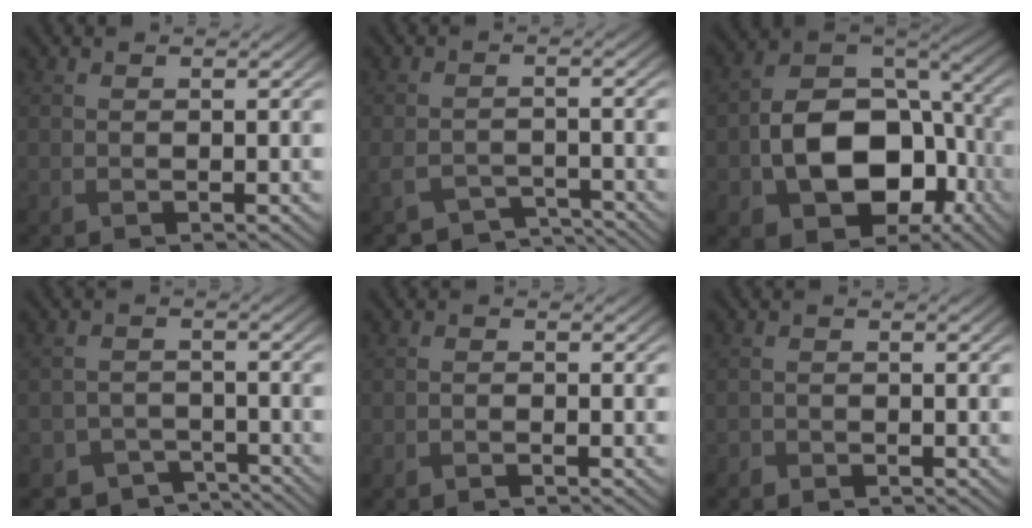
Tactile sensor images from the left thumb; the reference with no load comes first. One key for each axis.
{"total": 4.0, "fx": -3.6, "fy": 1.3, "fz": 1.2, "tx": -0.030, "ty": -0.020, "tz": -0.058}
{"total": 13.8, "fx": -3.6, "fy": 9.7, "fz": 9.1, "tx": -0.166, "ty": -0.018, "tz": -0.067}
{"total": 5.1, "fx": -4.2, "fy": 2.7, "fz": 1.2, "tx": -0.022, "ty": -0.008, "tz": -0.066}
{"total": 0.7, "fx": -0.6, "fy": 0.2, "fz": 0.3, "tx": -0.004, "ty": 0.001, "tz": -0.012}
{"total": 1.1, "fx": -1.0, "fy": 0.4, "fz": 0.1, "tx": -0.002, "ty": -0.001, "tz": -0.020}